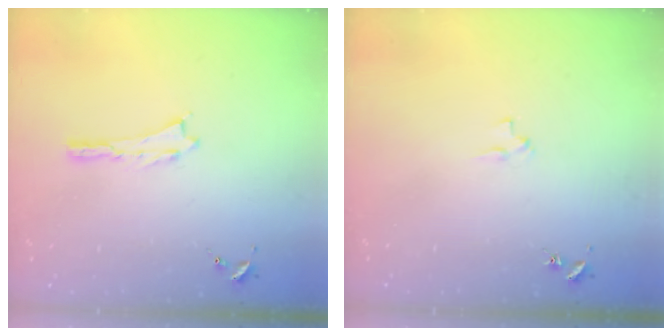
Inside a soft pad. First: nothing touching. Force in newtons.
{"total": 1.9, "press": 1.9, "slide": 0.2}